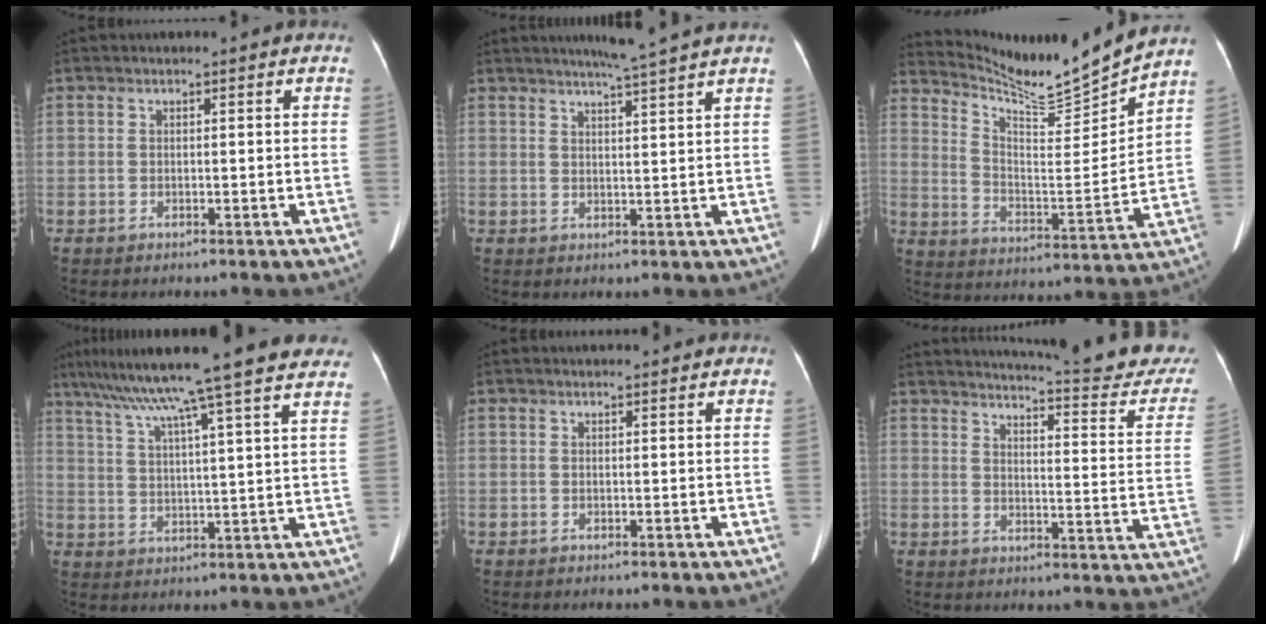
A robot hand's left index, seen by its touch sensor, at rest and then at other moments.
{"total": 6.4, "force": [5.6, -1.5, 2.9], "torque": [-0.046, -0.002, 0.076]}
{"total": 14.2, "force": [13.8, -1.6, 3.0], "torque": [-0.068, -0.041, 0.226]}
{"total": 24.9, "force": [20.8, -0.8, 13.6], "torque": [-0.236, 0.005, 0.285]}
{"total": 4.0, "force": [3.9, 0.6, 0.9], "torque": [-0.011, 0.026, 0.044]}
{"total": 23.8, "force": [22.4, 0.7, 8.1], "torque": [-0.115, -0.104, 0.257]}